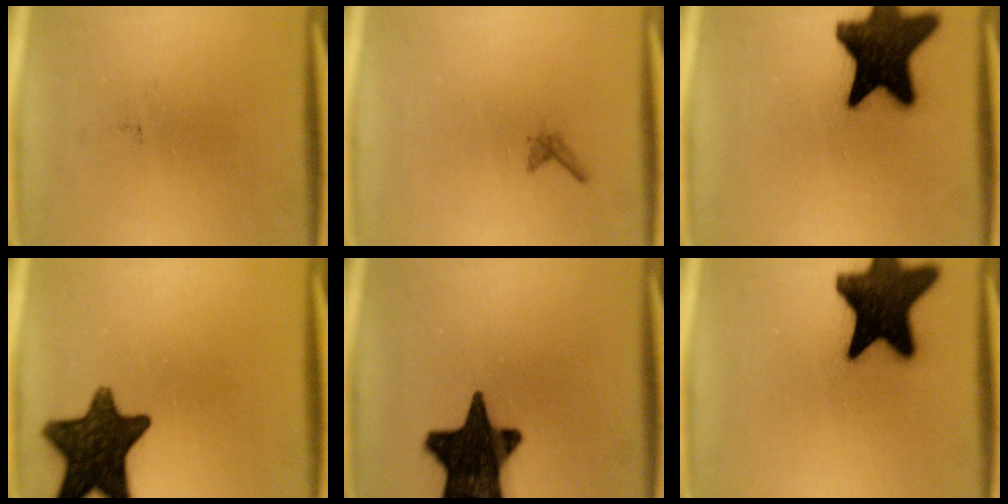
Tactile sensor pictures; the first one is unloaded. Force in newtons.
{"total": 0.6}
{"total": 19.4}
{"total": 14.3}
{"total": 18.9}
{"total": 19.4}